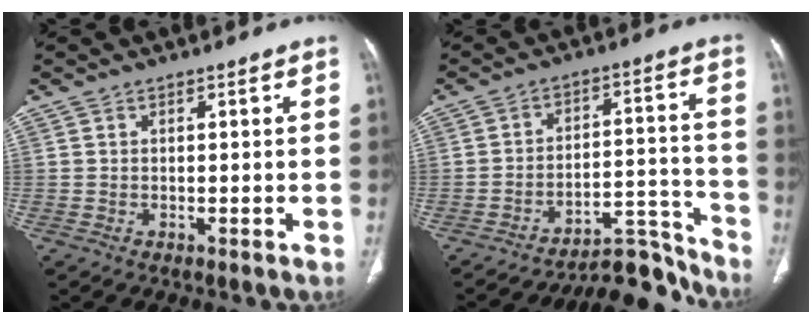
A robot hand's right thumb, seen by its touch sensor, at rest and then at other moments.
{"total": 10.6, "force": [-10.5, 1.4, 0.5], "torque": [0.016, 0.120, -0.165]}